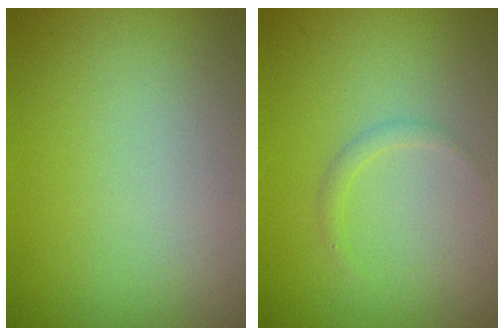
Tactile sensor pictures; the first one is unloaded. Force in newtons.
{"total": 0.9, "press": 0.9, "slide": 0.0}